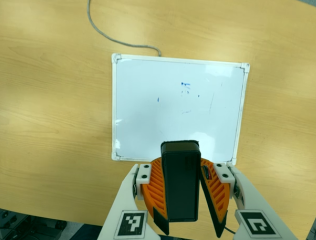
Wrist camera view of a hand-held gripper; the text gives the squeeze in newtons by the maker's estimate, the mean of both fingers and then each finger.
{"total": 9.0, "left": 9.2, "right": 8.9}